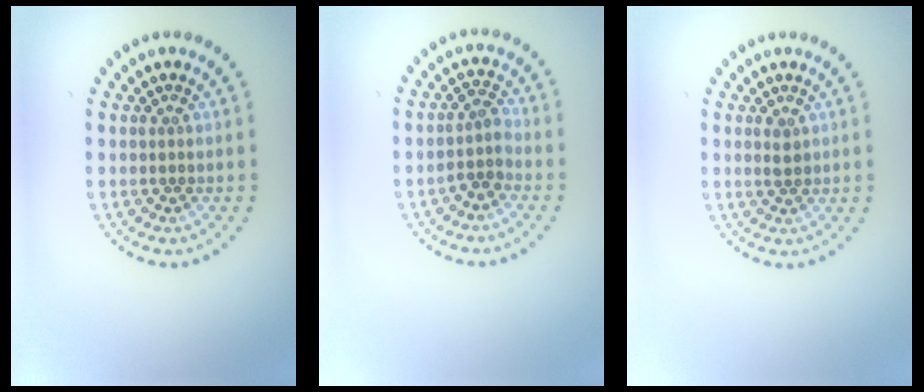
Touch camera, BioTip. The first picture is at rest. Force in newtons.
{"total": 2.0, "press": 1.6, "slide": 1.2}
{"total": 1.1, "press": 1.1, "slide": 0.3}